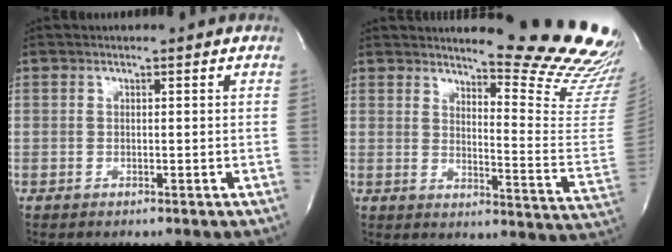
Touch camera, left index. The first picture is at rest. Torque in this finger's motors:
{"motor_torque": [-0.04, -0.04, 0.22, 0.04]}